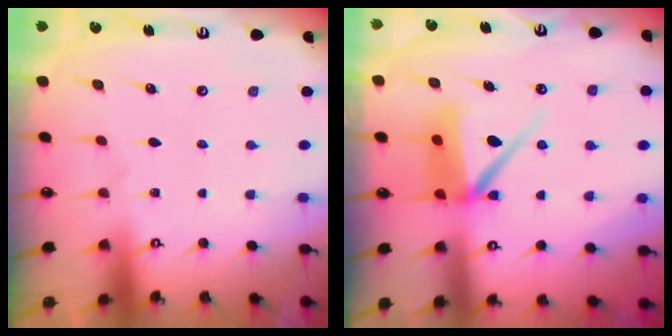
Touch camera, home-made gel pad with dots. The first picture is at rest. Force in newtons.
{"total": 10.6, "press": 10.6, "slide": 1.2}